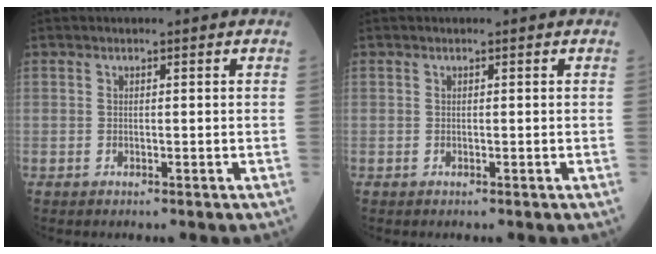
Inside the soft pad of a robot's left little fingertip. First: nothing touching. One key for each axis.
{"total": 0.0}